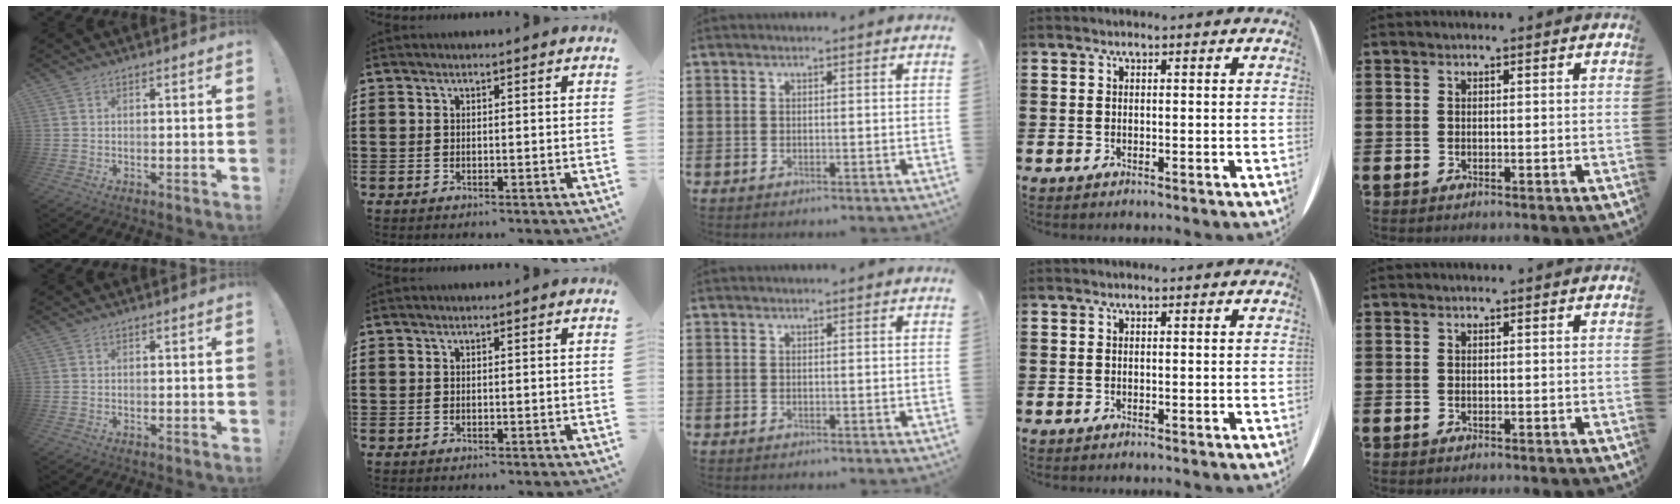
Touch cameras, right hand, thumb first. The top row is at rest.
{}